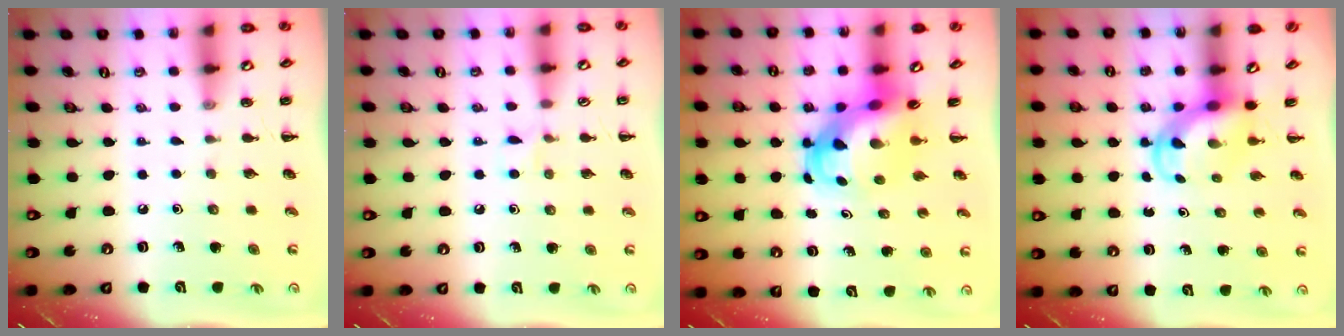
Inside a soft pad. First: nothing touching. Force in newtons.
{"total": 4.7, "press": 4.4, "slide": 1.6}
{"total": 5.7, "press": 5.4, "slide": 1.9}
{"total": 4.0, "press": 3.9, "slide": 0.6}